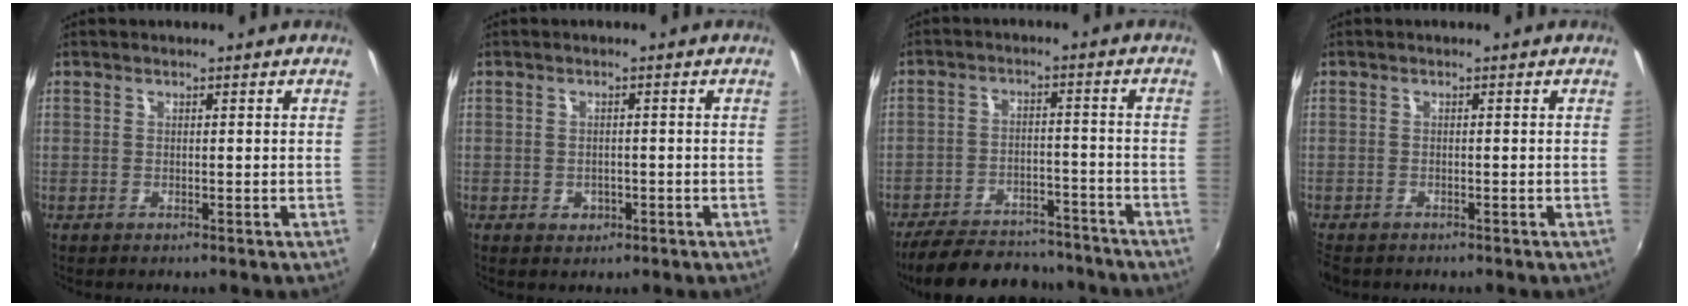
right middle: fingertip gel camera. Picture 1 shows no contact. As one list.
[{"total": 2.6, "force": [-0.9, 2.2, 0.9], "torque": [-0.021, -0.005, -0.009]}, {"total": 18.7, "force": [-15.9, 6.5, 7.4], "torque": [-0.162, 0.005, -0.219]}, {"total": 2.6, "force": [-2.1, 1.2, 1.0], "torque": [-0.026, -0.014, -0.037]}]